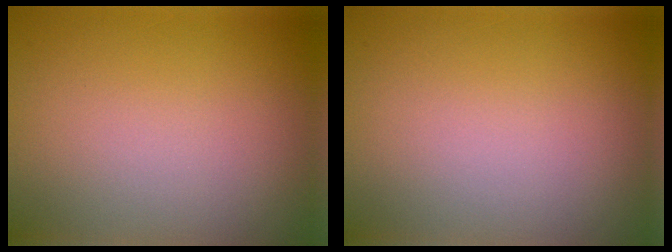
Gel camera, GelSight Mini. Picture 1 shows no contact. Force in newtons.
{"total": 0.0}